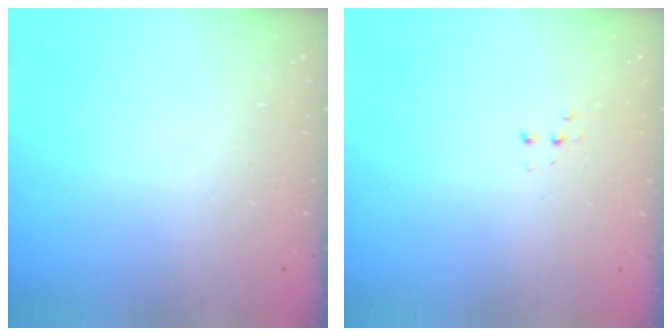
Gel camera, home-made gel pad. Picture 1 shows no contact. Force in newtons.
{"total": 3.0, "press": 2.9, "slide": 0.7}